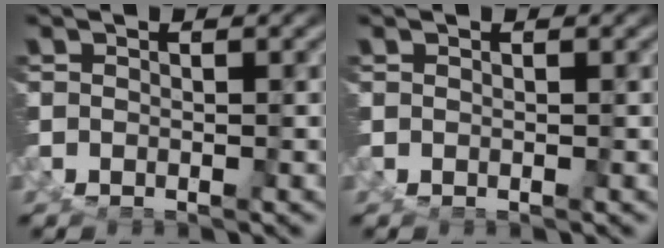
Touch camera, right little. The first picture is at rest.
{"total": 0.0}